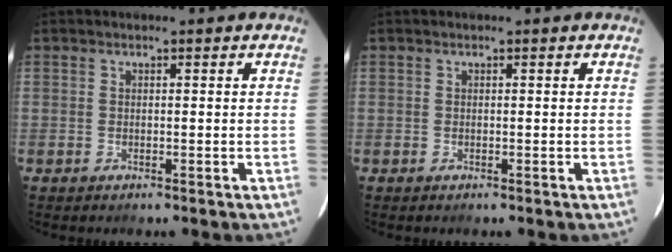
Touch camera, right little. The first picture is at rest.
{"total": 0.0}